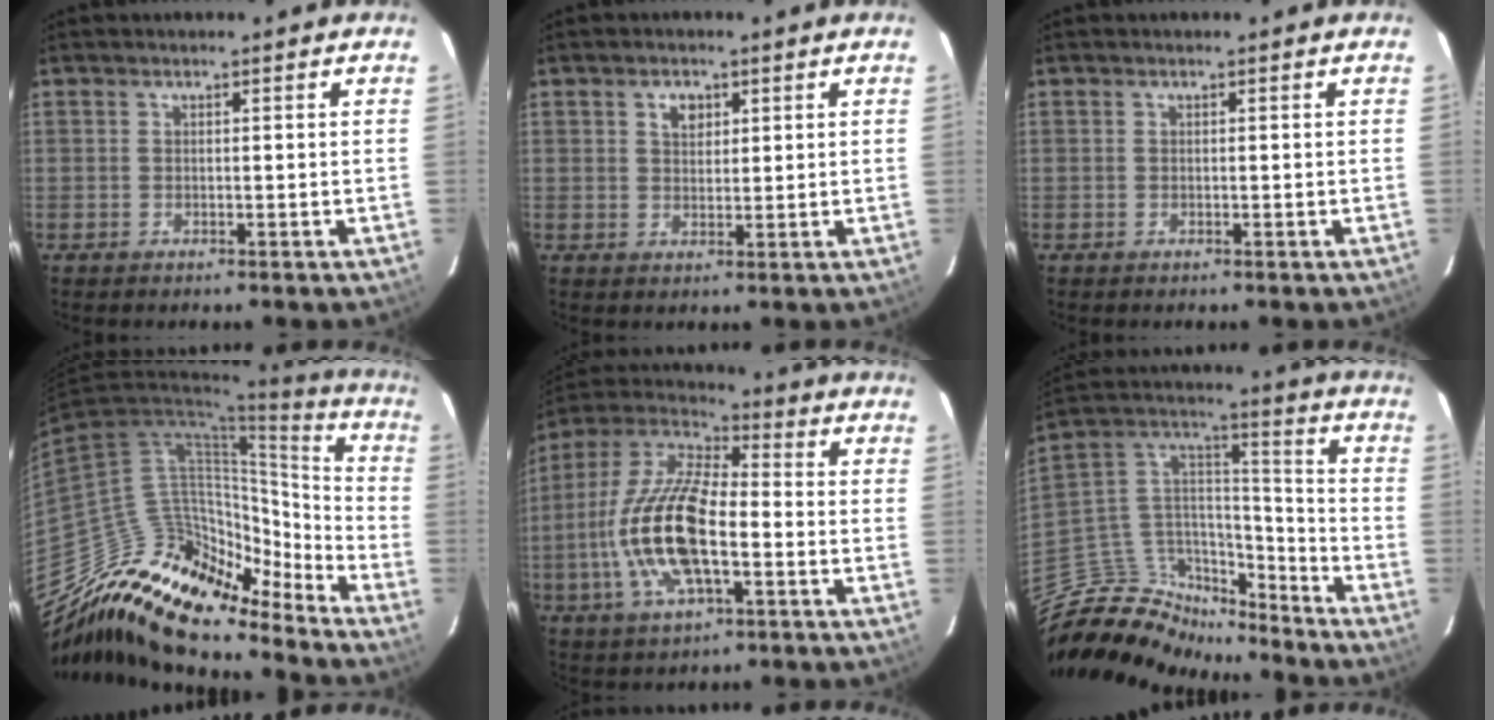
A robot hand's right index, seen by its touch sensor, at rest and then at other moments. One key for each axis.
{"total": 3.3, "fx": 1.5, "fy": 2.3, "fz": 1.8, "tx": -0.027, "ty": 0.007, "tz": 0.027}
{"total": 0.0}
{"total": 20.8, "fx": -18.0, "fy": 6.7, "fz": 8.0, "tx": -0.125, "ty": 0.024, "tz": -0.312}
{"total": 18.2, "fx": -4.1, "fy": 7.3, "fz": 16.2, "tx": -0.336, "ty": -0.002, "tz": -0.085}
{"total": 17.1, "fx": -13.5, "fy": 8.6, "fz": 6.2, "tx": -0.141, "ty": 0.063, "tz": -0.230}